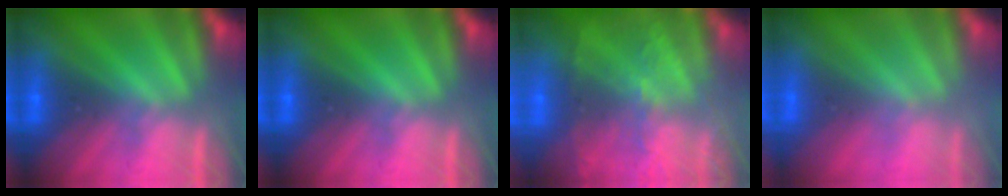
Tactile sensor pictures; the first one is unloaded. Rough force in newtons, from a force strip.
{"total": 0.0}
{"total": 7.7}
{"total": 2.5}